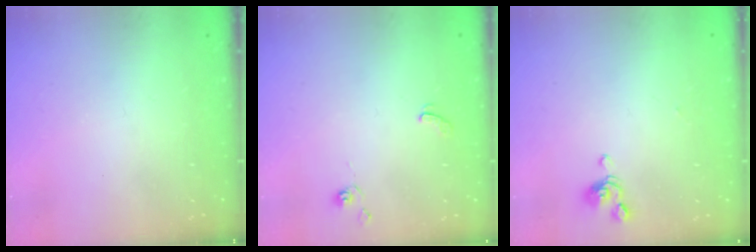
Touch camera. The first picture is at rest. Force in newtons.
{"total": 2.6, "press": 2.6, "slide": 0.5}
{"total": 0.8, "press": 0.6, "slide": 0.5}